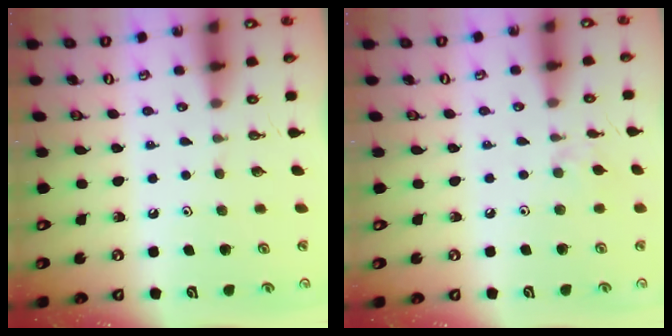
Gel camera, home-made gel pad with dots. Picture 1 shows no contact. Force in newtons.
{"total": 2.4, "press": 2.4, "slide": 0.4}